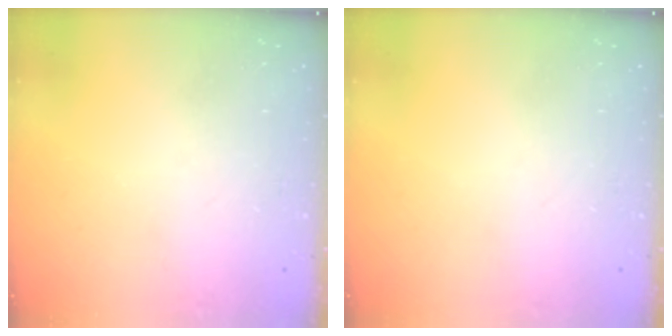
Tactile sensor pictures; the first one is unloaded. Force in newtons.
{"total": 0.0}